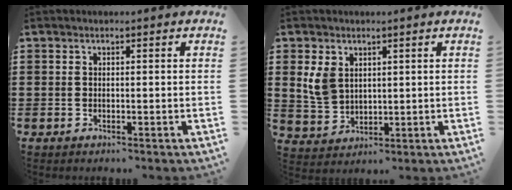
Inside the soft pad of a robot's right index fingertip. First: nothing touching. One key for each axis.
{"total": 5.1, "fx": 2.0, "fy": 3.8, "fz": 2.8, "tx": -0.080, "ty": 0.007, "tz": 0.033}